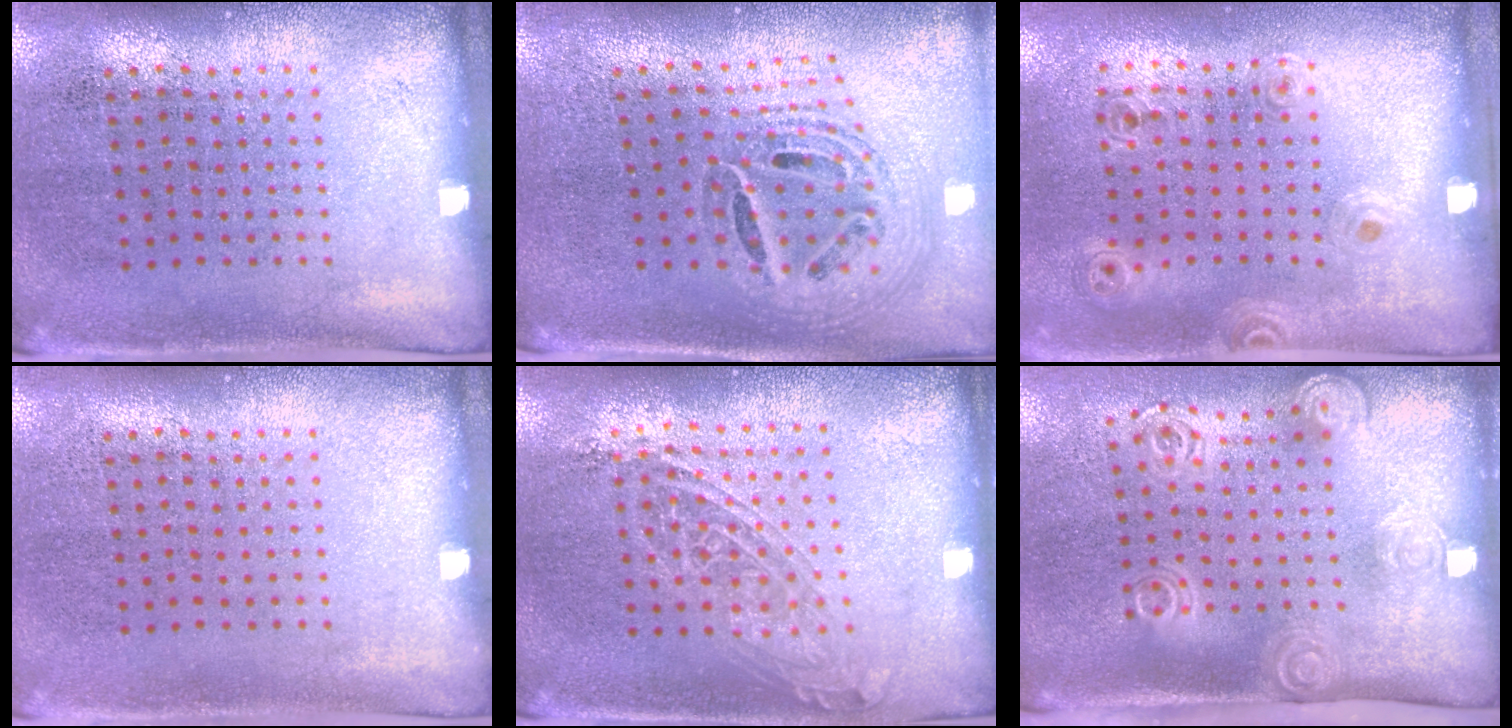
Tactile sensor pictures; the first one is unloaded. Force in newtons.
{"total": 1.5, "press": 1.3, "slide": 0.8}
{"total": 1.1, "press": 0.9, "slide": 0.7}
{"total": 0.0}
{"total": 1.6, "press": 1.3, "slide": 0.8}
{"total": 2.0, "press": 1.4, "slide": 1.5}